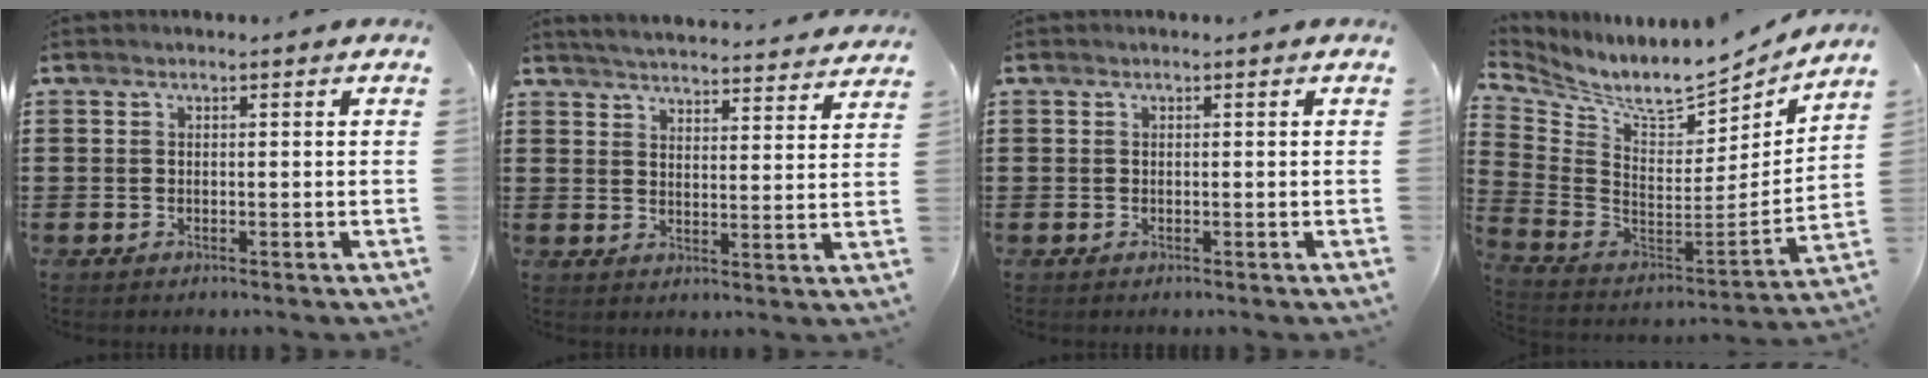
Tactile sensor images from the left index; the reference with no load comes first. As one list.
[{"total": 4.3, "force": [4.2, -0.5, 0.5], "torque": [-0.028, -0.031, 0.073]}, {"total": 0.0}, {"total": 7.9, "force": [7.0, 1.2, 3.4], "torque": [-0.093, -0.069, 0.116]}]